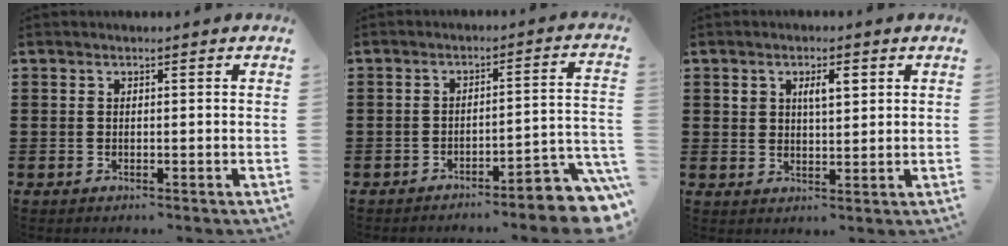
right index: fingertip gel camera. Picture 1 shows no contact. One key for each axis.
{"total": 4.9, "fx": -4.2, "fy": 0.4, "fz": 2.7, "tx": -0.043, "ty": -0.010, "tz": -0.083}
{"total": 3.5, "fx": 1.4, "fy": 1.6, "fz": 2.8, "tx": -0.043, "ty": 0.001, "tz": 0.020}